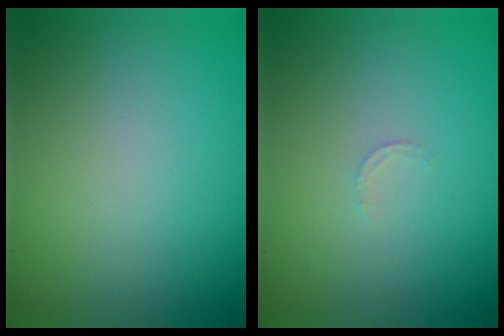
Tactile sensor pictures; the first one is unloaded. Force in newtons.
{"total": 0.7, "press": 0.6, "slide": 0.3}